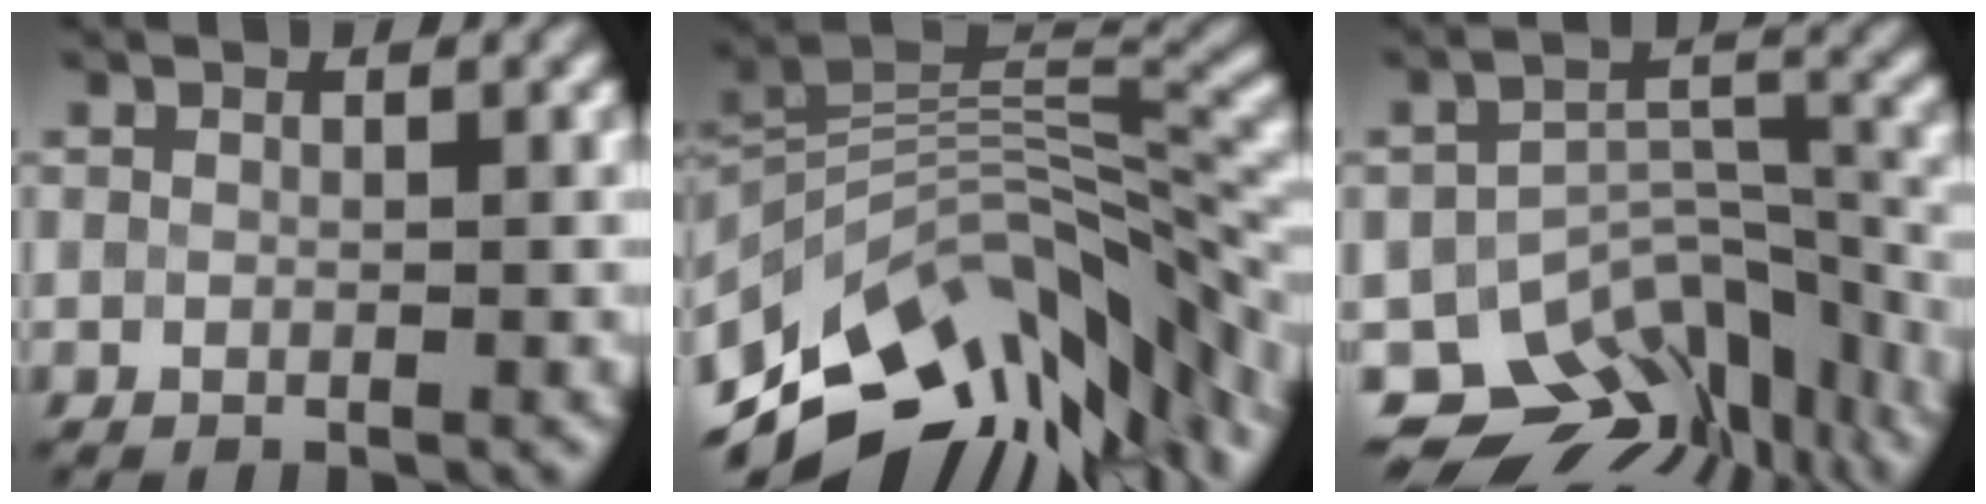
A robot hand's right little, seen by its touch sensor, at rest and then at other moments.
{"total": 13.1, "force": [-7.1, 5.7, 9.4], "torque": [-0.179, 0.018, -0.118]}
{"total": 11.1, "force": [-8.9, 5.0, 4.4], "torque": [-0.075, 0.000, -0.111]}